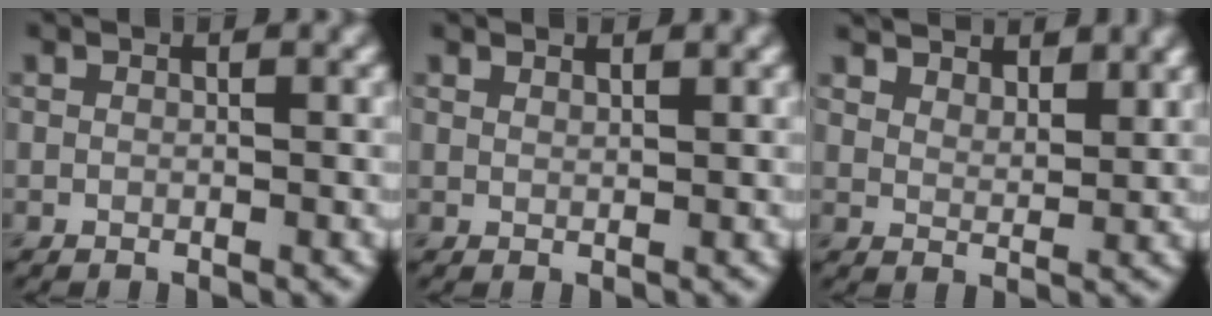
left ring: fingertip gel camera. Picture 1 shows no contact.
{"total": 0.9, "force": [0.9, 0.1, 0.2], "torque": [-0.002, -0.003, 0.012]}
{"total": 5.2, "force": [4.4, 1.9, 1.9], "torque": [-0.042, 0.001, 0.071]}